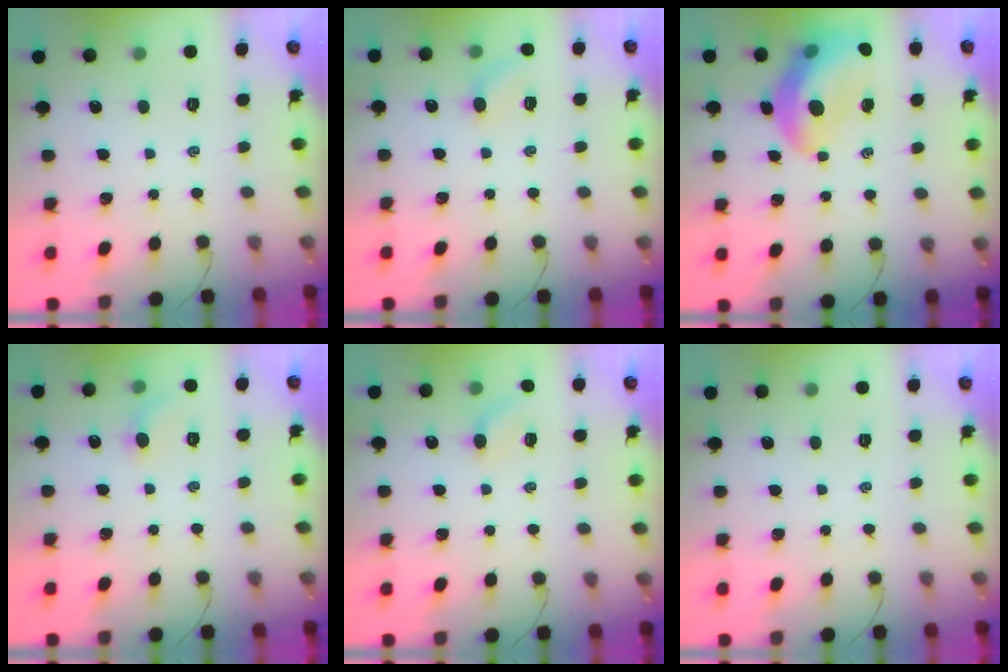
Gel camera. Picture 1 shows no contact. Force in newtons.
{"total": 5.5, "press": 5.4, "slide": 1.2}
{"total": 13.8, "press": 13.3, "slide": 3.7}
{"total": 4.3, "press": 4.0, "slide": 1.4}
{"total": 3.4, "press": 3.2, "slide": 1.1}
{"total": 0.0}